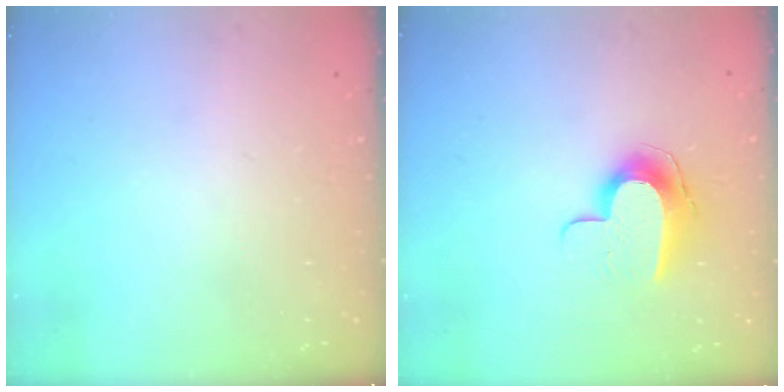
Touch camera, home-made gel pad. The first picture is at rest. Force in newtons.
{"total": 10.2, "press": 10.1, "slide": 0.5}